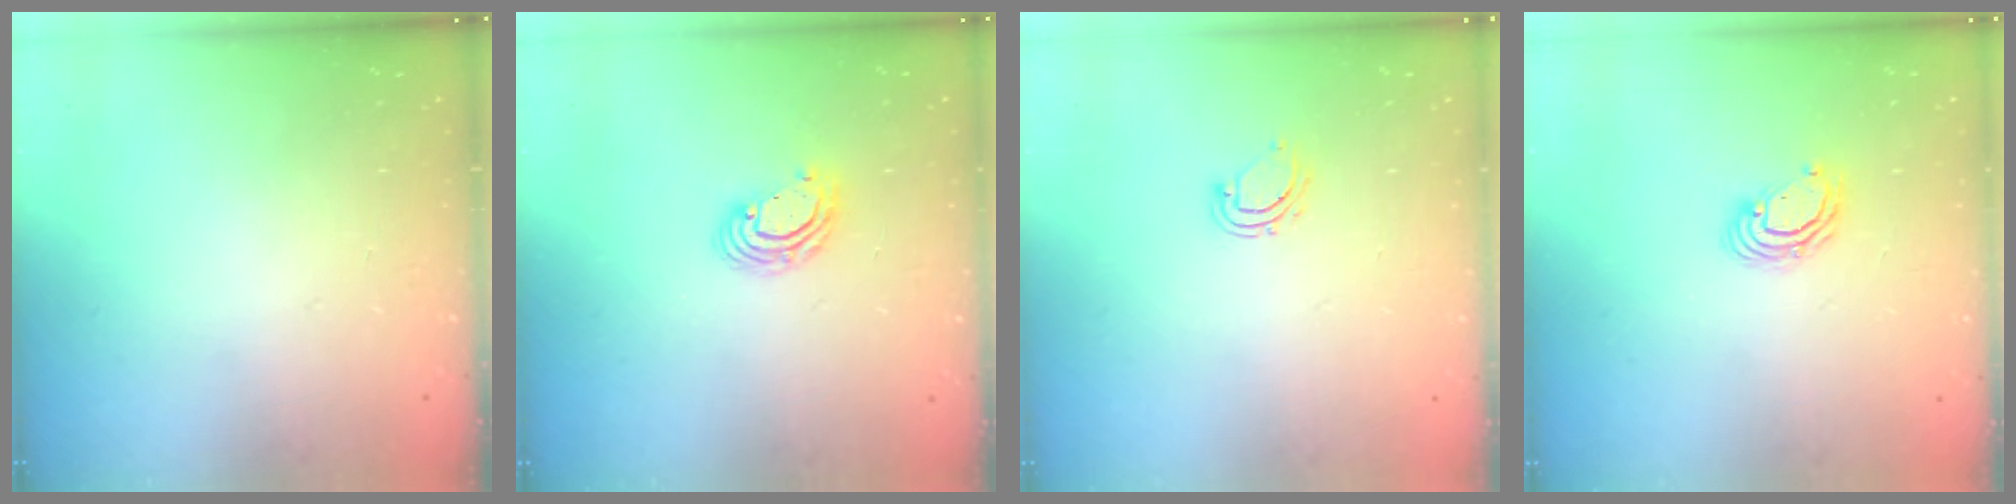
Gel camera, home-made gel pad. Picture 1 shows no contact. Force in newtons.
{"total": 6.3, "press": 6.3, "slide": 0.8}
{"total": 5.4, "press": 5.4, "slide": 0.4}
{"total": 5.1, "press": 5.1, "slide": 0.2}